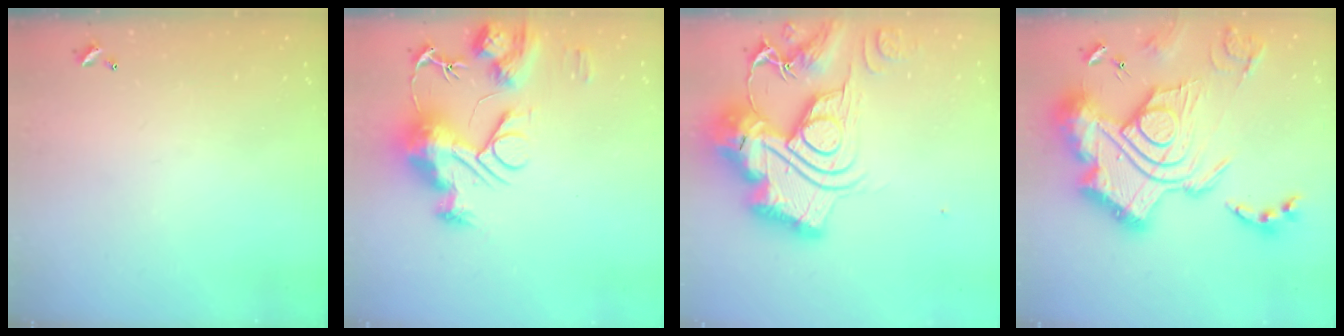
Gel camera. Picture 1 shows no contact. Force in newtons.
{"total": 14.8, "press": 14.7, "slide": 1.3}
{"total": 0.6, "press": 0.6, "slide": 0.0}
{"total": 3.9, "press": 3.0, "slide": 2.5}